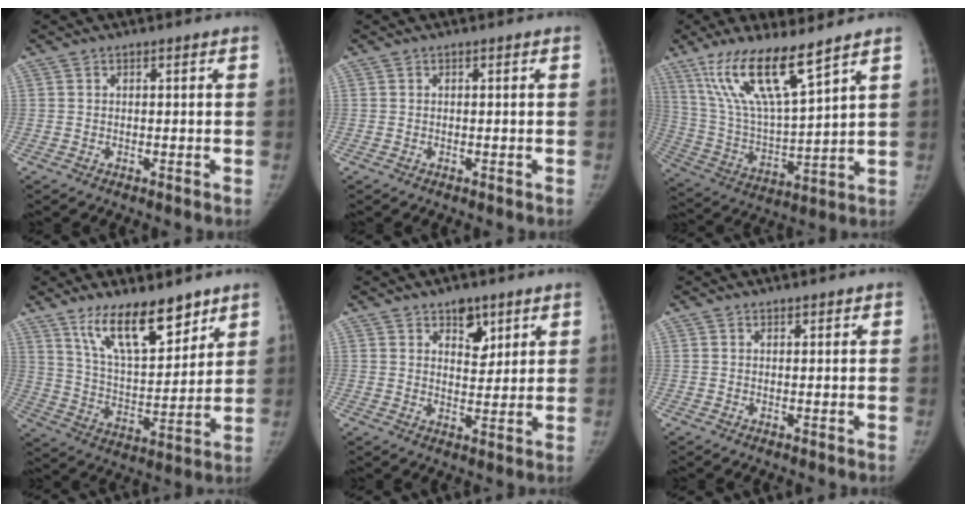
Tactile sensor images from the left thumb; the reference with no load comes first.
{"total": 0.0}
{"total": 16.9, "force": [11.1, 3.2, 12.4], "torque": [-0.229, -0.057, 0.225]}
{"total": 15.6, "force": [10.8, 5.7, 9.8], "torque": [-0.130, -0.068, 0.199]}
{"total": 5.8, "force": [3.6, 3.4, 3.1], "torque": [-0.015, -0.023, 0.056]}
{"total": 0.8, "force": [0.7, 0.4, 0.2], "torque": [0.002, -0.005, 0.010]}